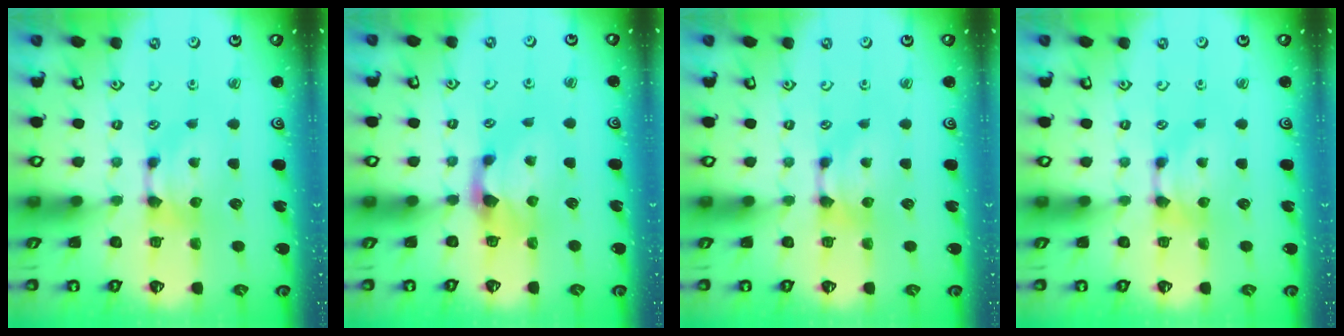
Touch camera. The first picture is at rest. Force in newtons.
{"total": 1.5, "press": 1.2, "slide": 0.9}
{"total": 0.0}
{"total": 0.0}